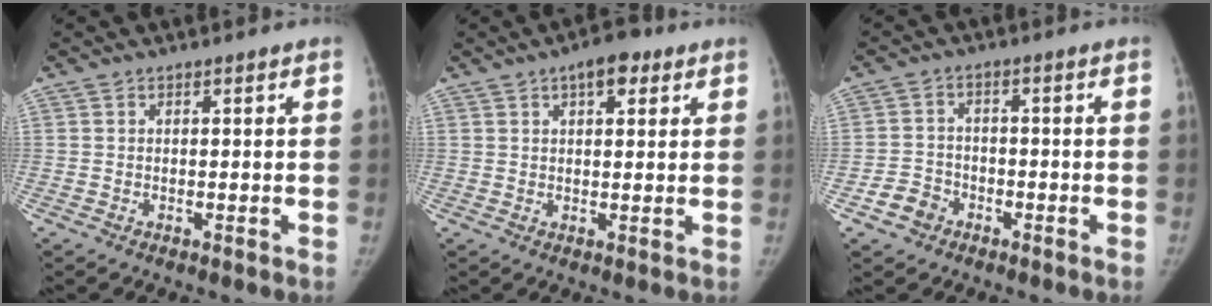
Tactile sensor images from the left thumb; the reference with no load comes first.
{"total": 5.6, "force": [2.9, 2.7, 3.9], "torque": [-0.034, -0.005, 0.034]}
{"total": 4.6, "force": [-2.6, 3.6, 1.1], "torque": [-0.007, 0.024, -0.047]}